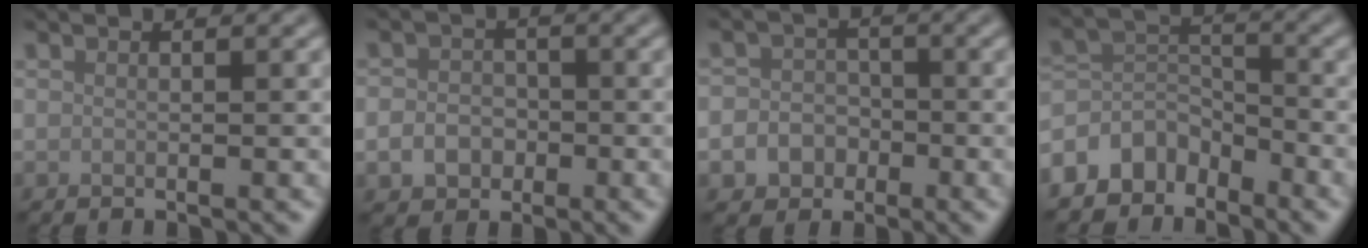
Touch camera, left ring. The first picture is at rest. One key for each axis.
{"total": 2.8, "fx": -0.9, "fy": 2.4, "fz": 1.2, "tx": -0.010, "ty": -0.003, "tz": -0.021}
{"total": 4.5, "fx": -1.9, "fy": 3.9, "fz": 1.1, "tx": 0.018, "ty": -0.004, "tz": -0.048}
{"total": 4.7, "fx": -3.7, "fy": 2.7, "fz": 1.2, "tx": -0.016, "ty": 0.002, "tz": -0.079}